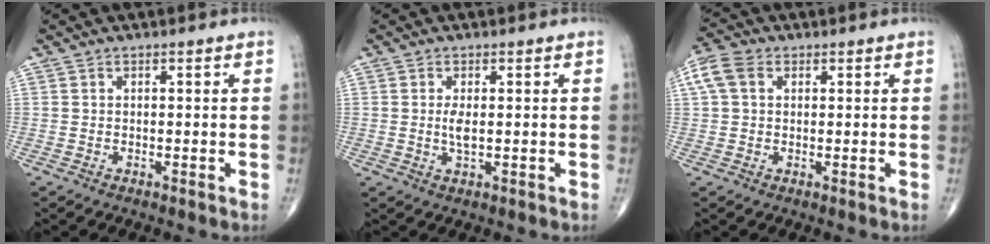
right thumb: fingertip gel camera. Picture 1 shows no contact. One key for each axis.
{"total": 2.5, "fx": 0.2, "fy": 0.8, "fz": 2.4, "tx": -0.052, "ty": -0.006, "tz": 0.004}
{"total": 5.9, "fx": 1.7, "fy": 4.2, "fz": 3.8, "tx": -0.090, "ty": 0.021, "tz": 0.030}